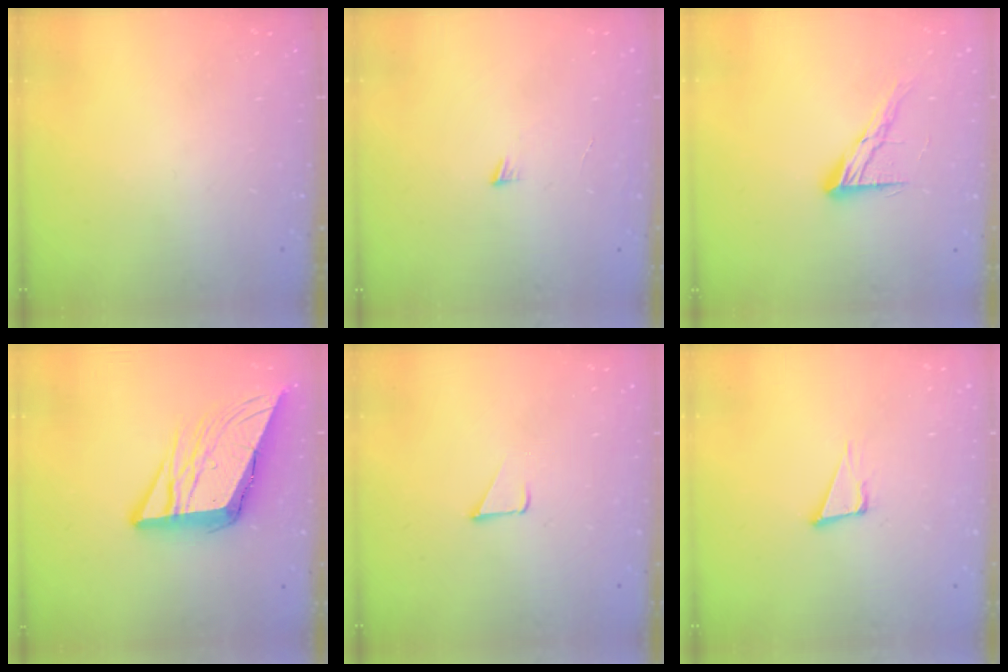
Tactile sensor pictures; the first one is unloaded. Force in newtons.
{"total": 3.0, "press": 3.0, "slide": 0.3}
{"total": 10.6, "press": 10.6, "slide": 0.8}
{"total": 12.9, "press": 12.7, "slide": 2.0}
{"total": 1.7, "press": 1.7, "slide": 0.1}
{"total": 5.0, "press": 4.0, "slide": 3.1}